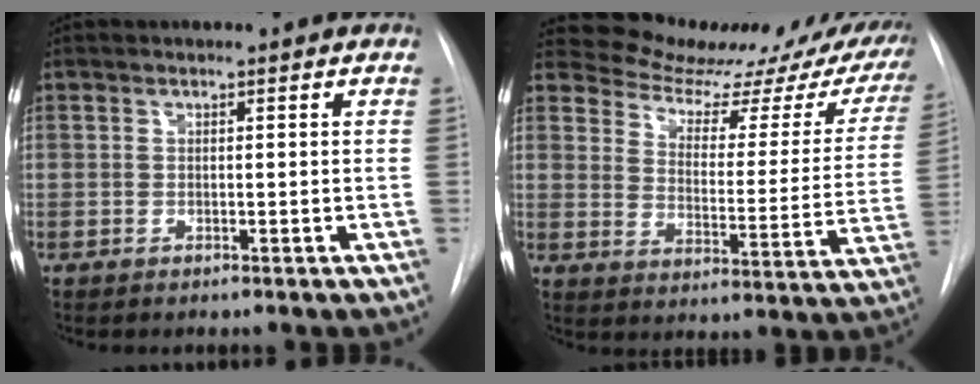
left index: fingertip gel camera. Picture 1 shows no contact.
{"total": 21.0, "force": [19.3, 5.4, 6.3], "torque": [-0.068, -0.050, 0.234]}